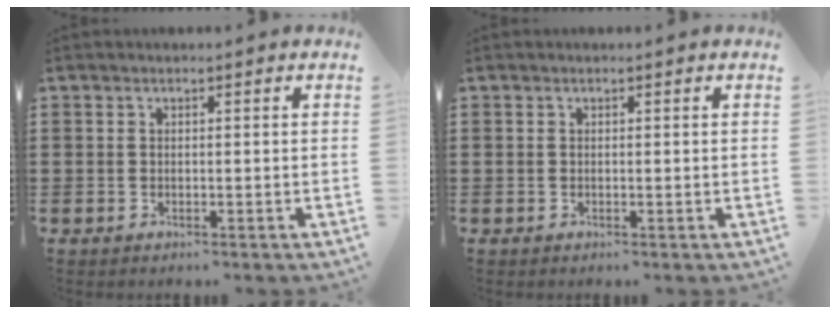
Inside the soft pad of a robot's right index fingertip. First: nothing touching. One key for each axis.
{"total": 0.0}